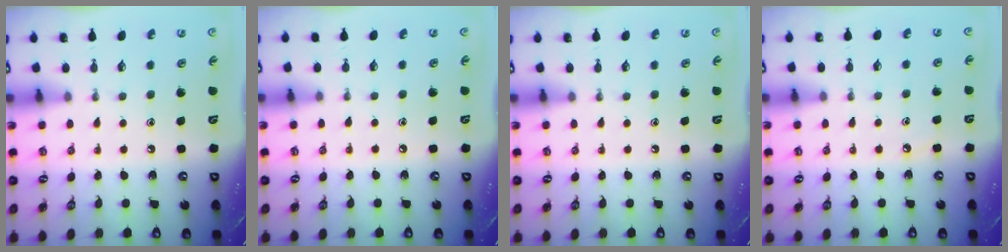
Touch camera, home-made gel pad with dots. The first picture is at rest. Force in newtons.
{"total": 2.9, "press": 2.9, "slide": 0.4}
{"total": 0.0}
{"total": 2.7, "press": 2.7, "slide": 0.4}